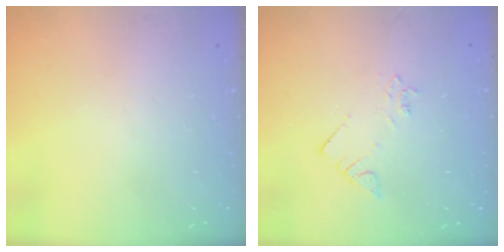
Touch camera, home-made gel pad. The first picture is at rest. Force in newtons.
{"total": 2.1, "press": 2.1, "slide": 0.4}